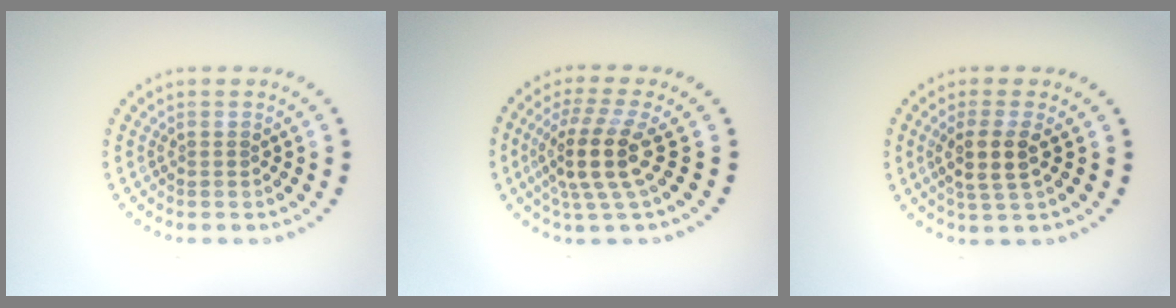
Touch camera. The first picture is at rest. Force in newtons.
{"total": 4.5, "press": 3.4, "slide": 3.0}
{"total": 2.9, "press": 2.5, "slide": 1.5}